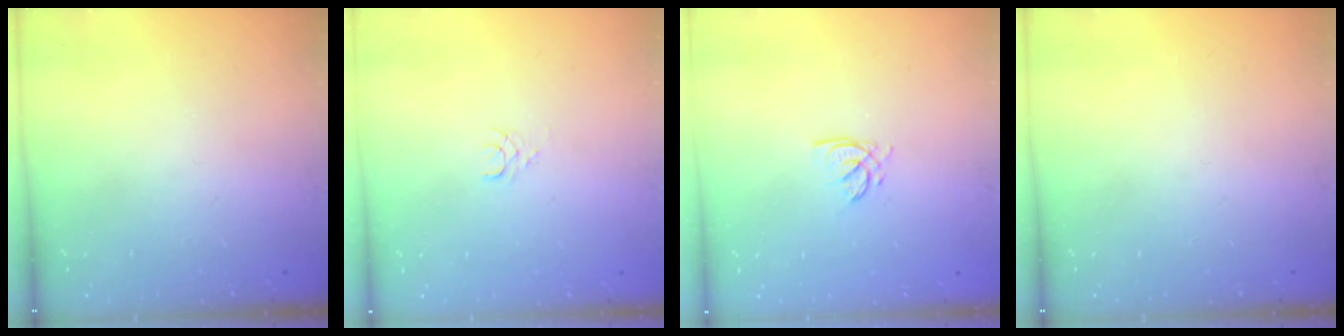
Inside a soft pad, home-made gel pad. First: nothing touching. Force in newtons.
{"total": 2.4, "press": 2.4, "slide": 0.3}
{"total": 2.6, "press": 2.6, "slide": 0.2}
{"total": 0.0}